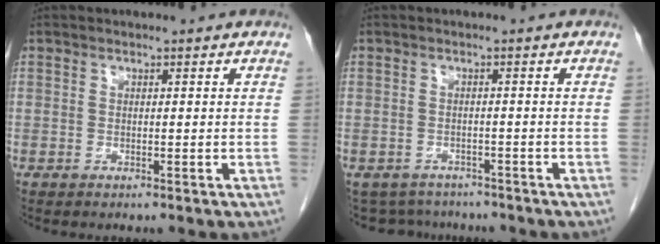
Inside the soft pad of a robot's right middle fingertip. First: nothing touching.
{"total": 6.4, "force": [-5.6, 3.1, 0.4], "torque": [-0.009, 0.004, -0.073]}